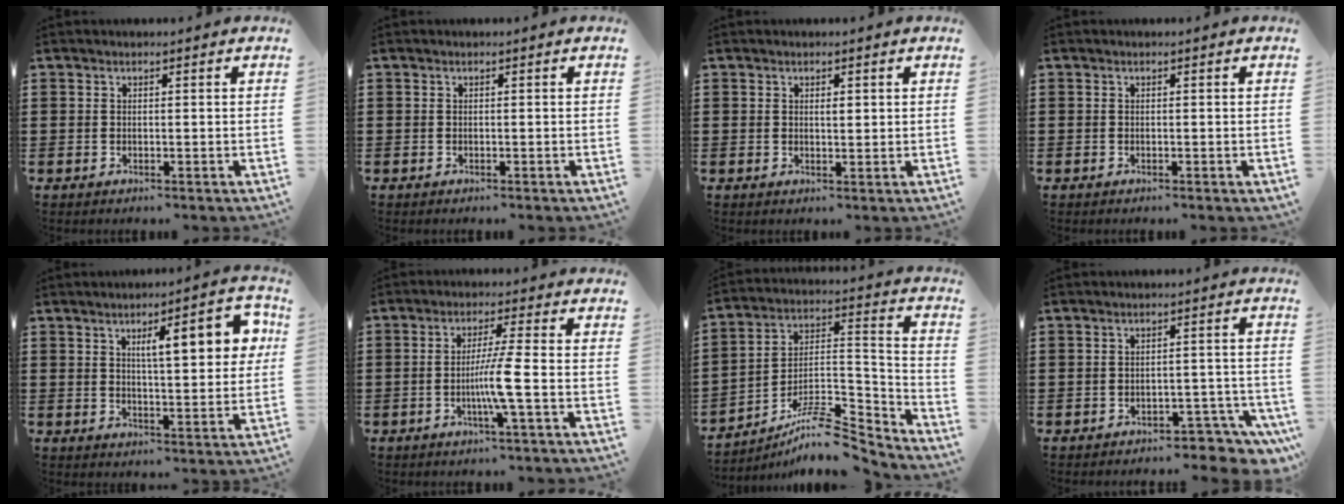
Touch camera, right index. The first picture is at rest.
{"total": 0.0}
{"total": 1.1, "force": [0.3, 0.4, 0.9], "torque": [-0.018, 0.005, 0.005]}
{"total": 0.0}
{"total": 9.4, "force": [3.4, 2.6, 8.3], "torque": [-0.124, -0.003, 0.046]}
{"total": 5.7, "force": [-1.6, -1.0, 5.4], "torque": [-0.100, -0.014, -0.035]}
{"total": 8.8, "force": [-7.2, 2.5, 4.4], "torque": [-0.073, 0.014, -0.141]}
{"total": 3.4, "force": [-3.2, 0.8, 0.9], "torque": [-0.017, 0.006, -0.065]}